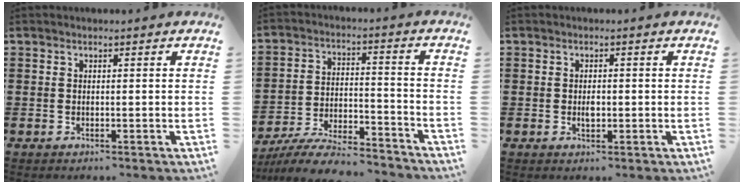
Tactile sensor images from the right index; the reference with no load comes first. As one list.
[{"total": 8.2, "force": [-7.6, 0.8, 2.9], "torque": [-0.055, 0.013, -0.147]}, {"total": 1.8, "force": [-0.2, 0.8, 1.6], "torque": [-0.031, 0.000, -0.003]}]